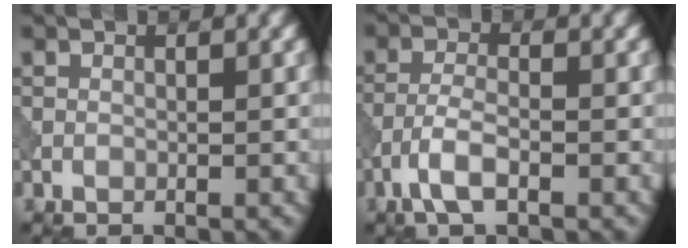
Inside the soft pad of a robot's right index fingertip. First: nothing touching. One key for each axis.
{"total": 3.0, "fx": -1.6, "fy": 0.9, "fz": 2.4, "tx": -0.054, "ty": 0.004, "tz": -0.038}